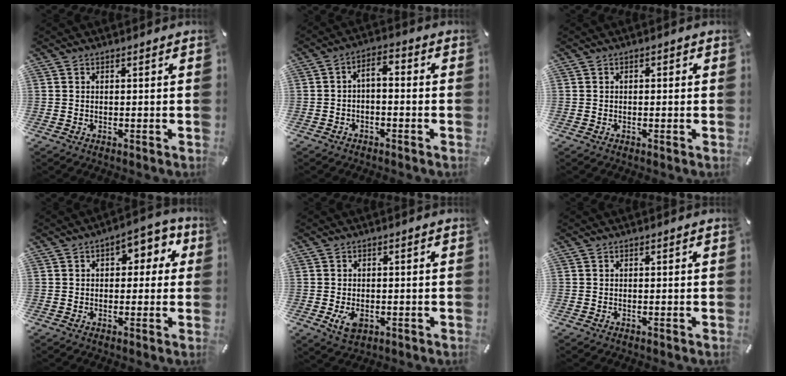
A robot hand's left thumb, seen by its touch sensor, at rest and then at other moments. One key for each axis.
{"total": 3.7, "fx": -2.0, "fy": 1.7, "fz": 2.6, "tx": -0.046, "ty": 0.018, "tz": -0.040}
{"total": 0.8, "fx": -0.2, "fy": 0.4, "fz": 0.6, "tx": -0.010, "ty": 0.002, "tz": -0.004}
{"total": 6.5, "fx": 1.5, "fy": 4.3, "fz": 4.6, "tx": -0.048, "ty": -0.002, "tz": 0.015}
{"total": 4.0, "fx": -1.1, "fy": 2.6, "fz": 2.8, "tx": -0.068, "ty": -0.001, "tz": -0.022}
{"total": 0.0}